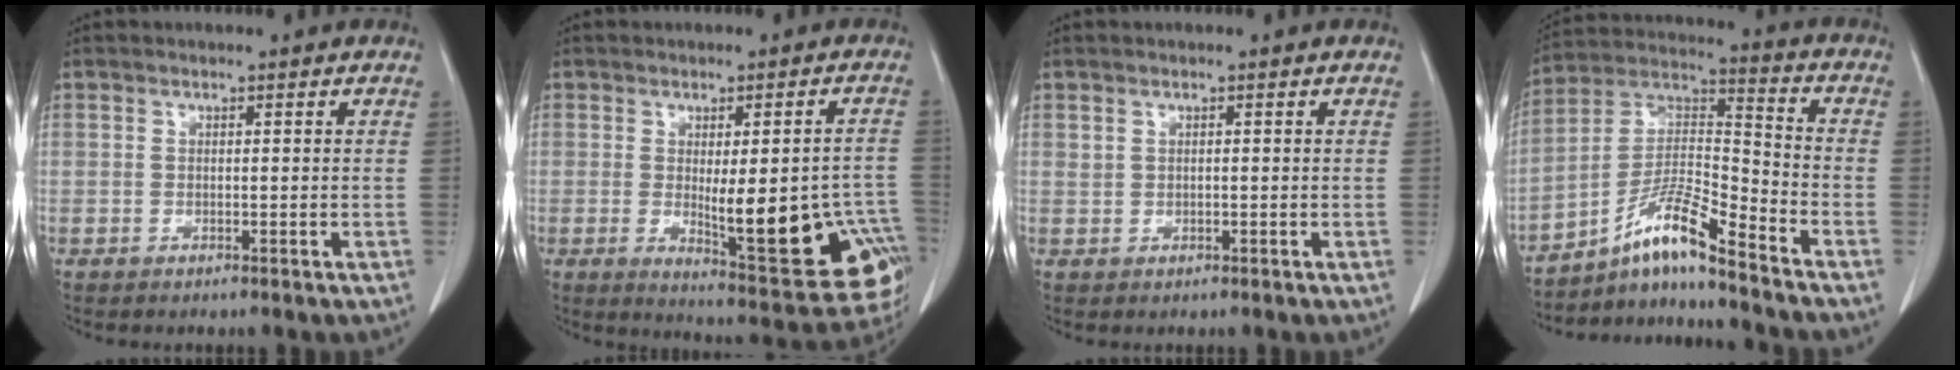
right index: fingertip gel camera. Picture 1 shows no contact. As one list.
[{"total": 17.5, "force": [-4.6, 4.9, 16.1], "torque": [-0.120, 0.011, -0.037]}, {"total": 0.6, "force": [0.3, 0.3, 0.3], "torque": [-0.006, 0.009, 0.011]}, {"total": 10.8, "force": [-8.4, -0.5, 6.8], "torque": [-0.135, 0.009, -0.153]}]